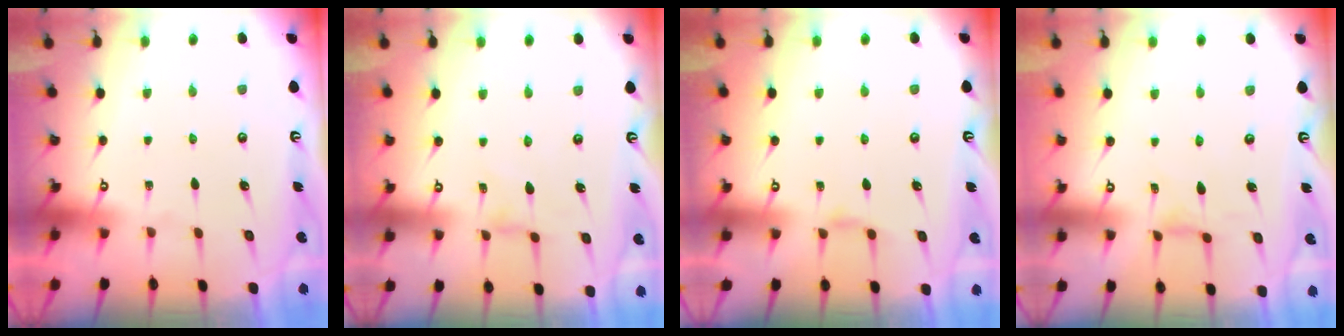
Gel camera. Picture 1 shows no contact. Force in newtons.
{"total": 0.0}
{"total": 4.5, "press": 4.5, "slide": 0.4}
{"total": 1.2, "press": 1.2, "slide": 0.3}